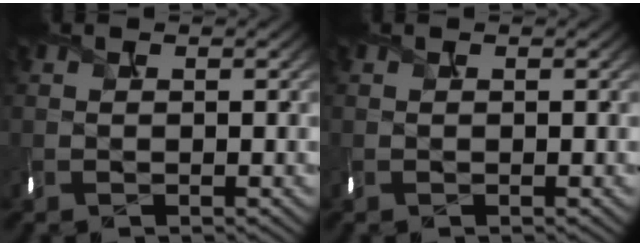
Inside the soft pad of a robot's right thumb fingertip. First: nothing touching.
{"total": 0.0}